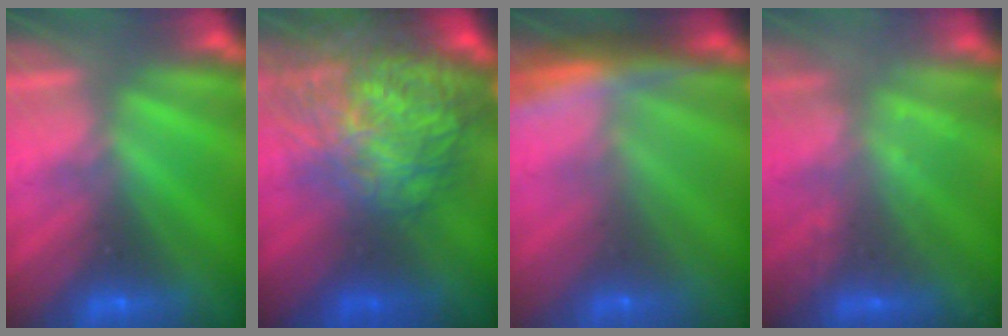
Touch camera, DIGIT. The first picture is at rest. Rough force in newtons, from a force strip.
{"total": 9.8}
{"total": 5.9}
{"total": 2.2}